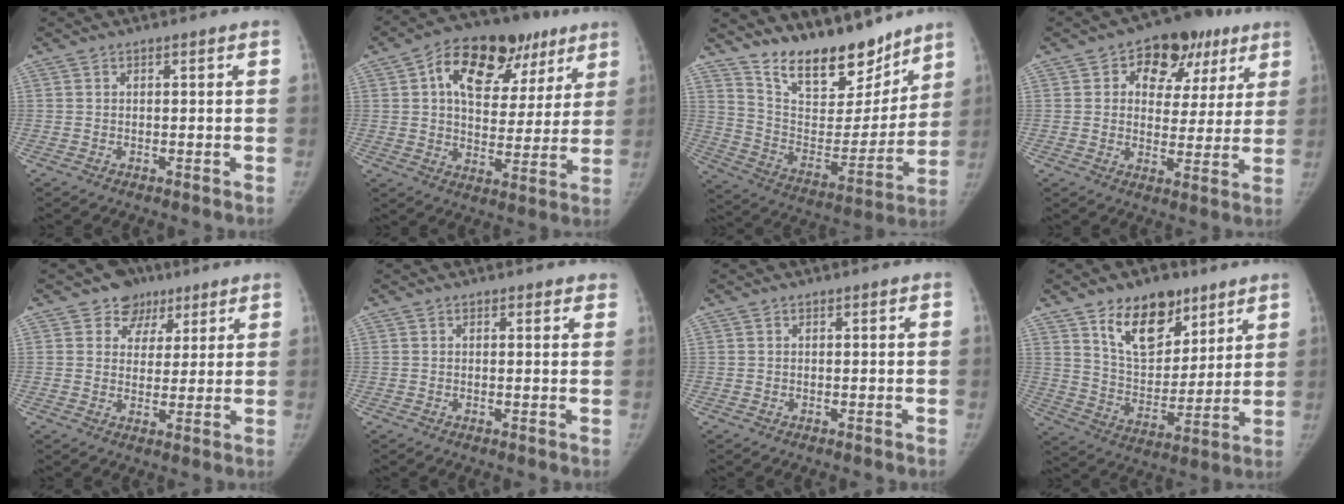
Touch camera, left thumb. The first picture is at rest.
{"total": 21.0, "force": [9.7, 12.6, 13.7], "torque": [-0.160, 0.012, 0.145]}
{"total": 20.5, "force": [16.5, 8.2, 9.0], "torque": [-0.099, -0.102, 0.279]}
{"total": 13.8, "force": [6.4, 9.6, 7.6], "torque": [-0.039, 0.001, 0.087]}
{"total": 6.5, "force": [3.9, 5.2, 0.5], "torque": [0.027, -0.016, 0.058]}
{"total": 1.3, "force": [1.0, 0.6, 0.4], "torque": [0.008, -0.003, 0.008]}
{"total": 0.0}
{"total": 15.7, "force": [9.6, 9.0, 8.5], "torque": [-0.092, -0.059, 0.169]}